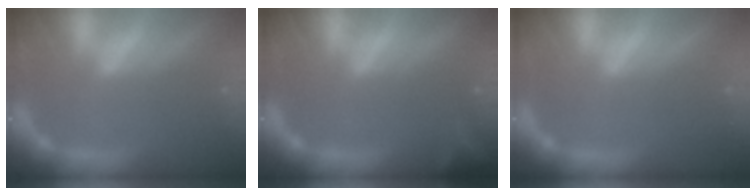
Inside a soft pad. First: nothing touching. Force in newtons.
{"total": 4.5}
{"total": 0.0}